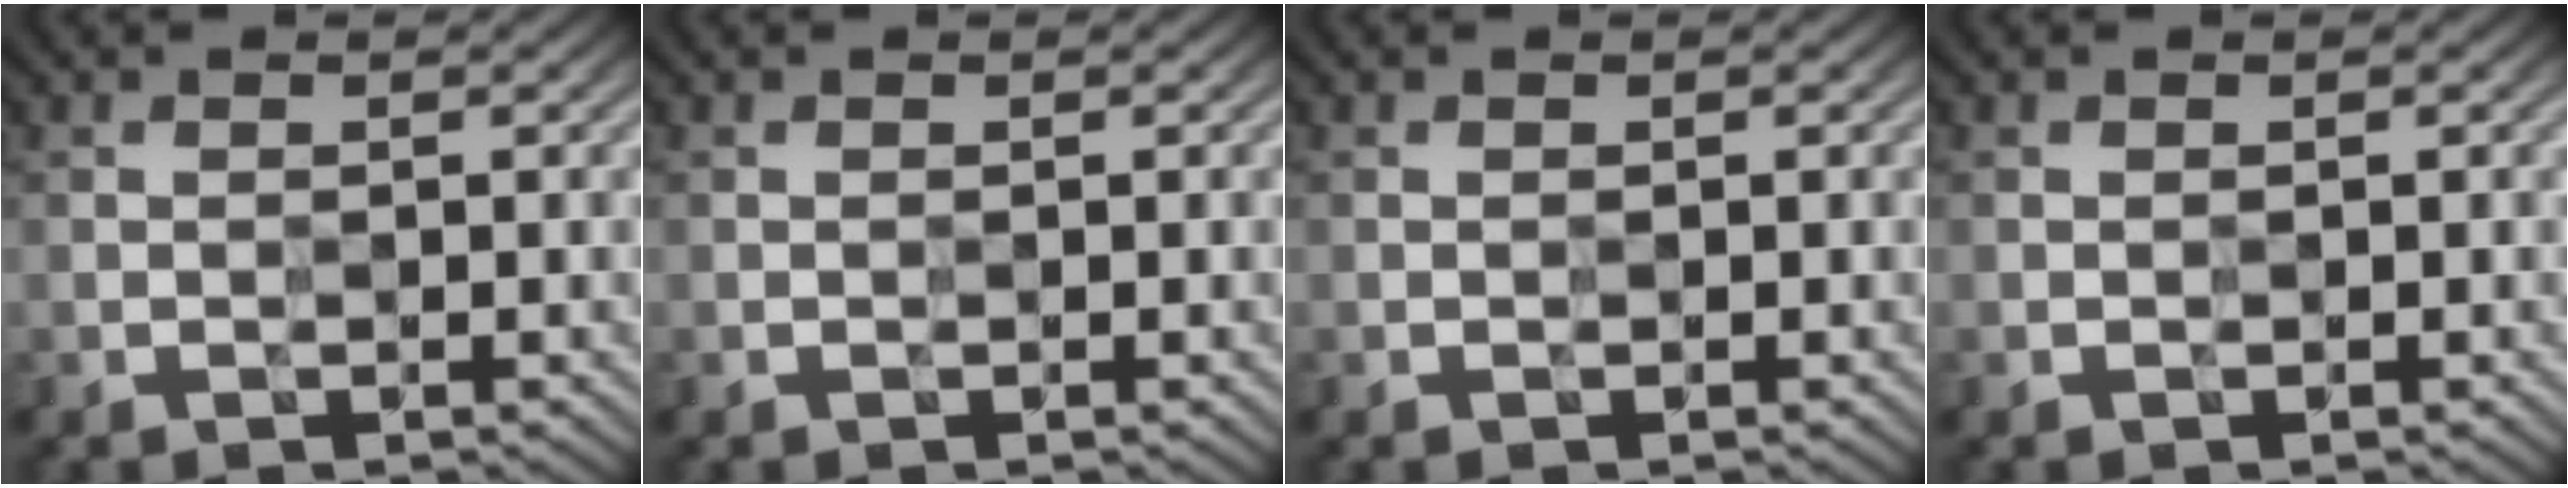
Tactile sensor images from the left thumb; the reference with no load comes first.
{"total": 0.0}
{"total": 0.0}
{"total": 0.0}